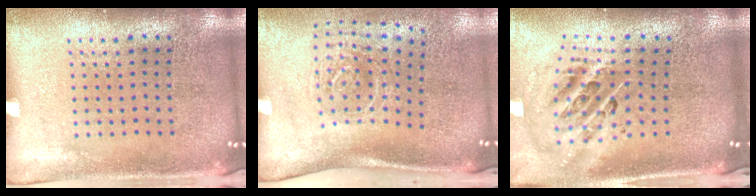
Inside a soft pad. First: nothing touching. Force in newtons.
{"total": 1.9, "press": 1.3, "slide": 1.4}
{"total": 2.7, "press": 1.9, "slide": 2.0}